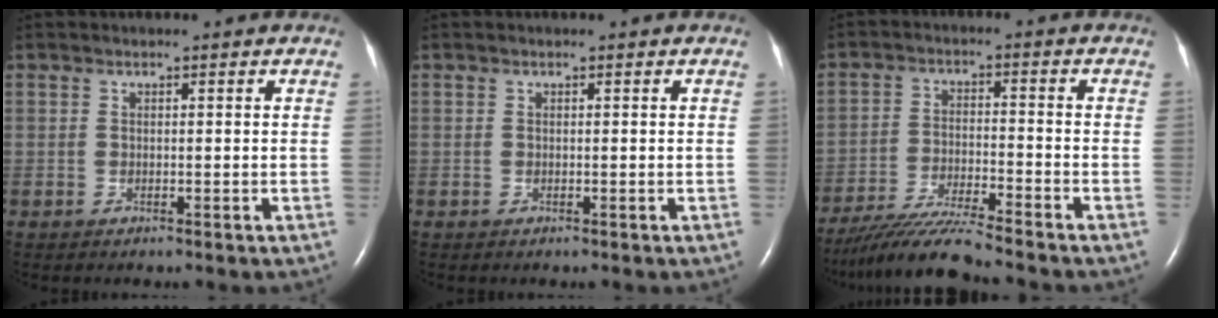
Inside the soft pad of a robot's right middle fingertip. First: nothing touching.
{"total": 0.0}
{"total": 9.4, "force": [-8.5, -1.2, 3.9], "torque": [-0.071, -0.026, -0.158]}